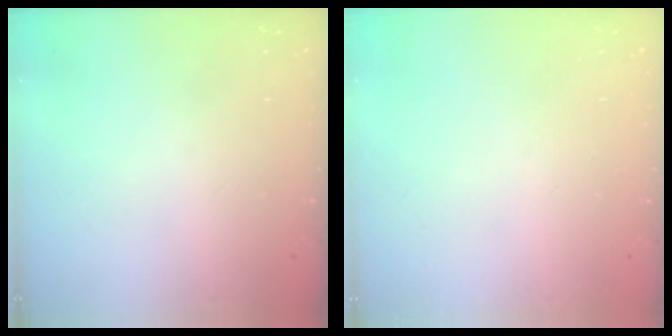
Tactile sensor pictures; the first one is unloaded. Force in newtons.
{"total": 0.0}